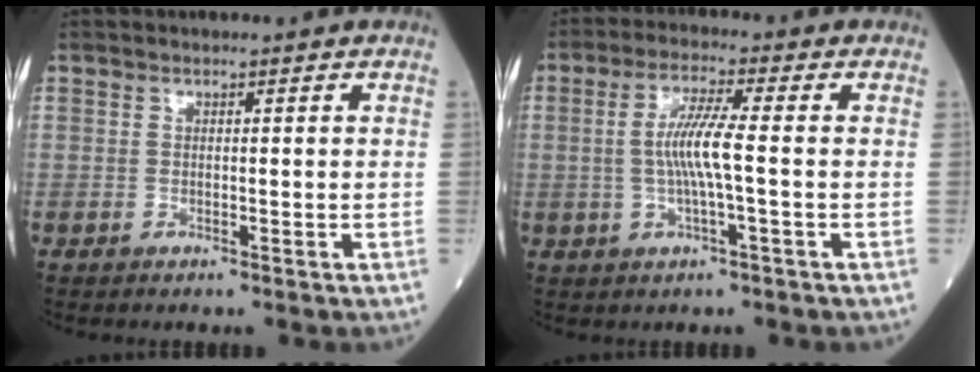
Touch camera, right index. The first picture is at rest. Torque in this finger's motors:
{"motor_torque": [0.86, -0.01, 0.44, 0.15]}